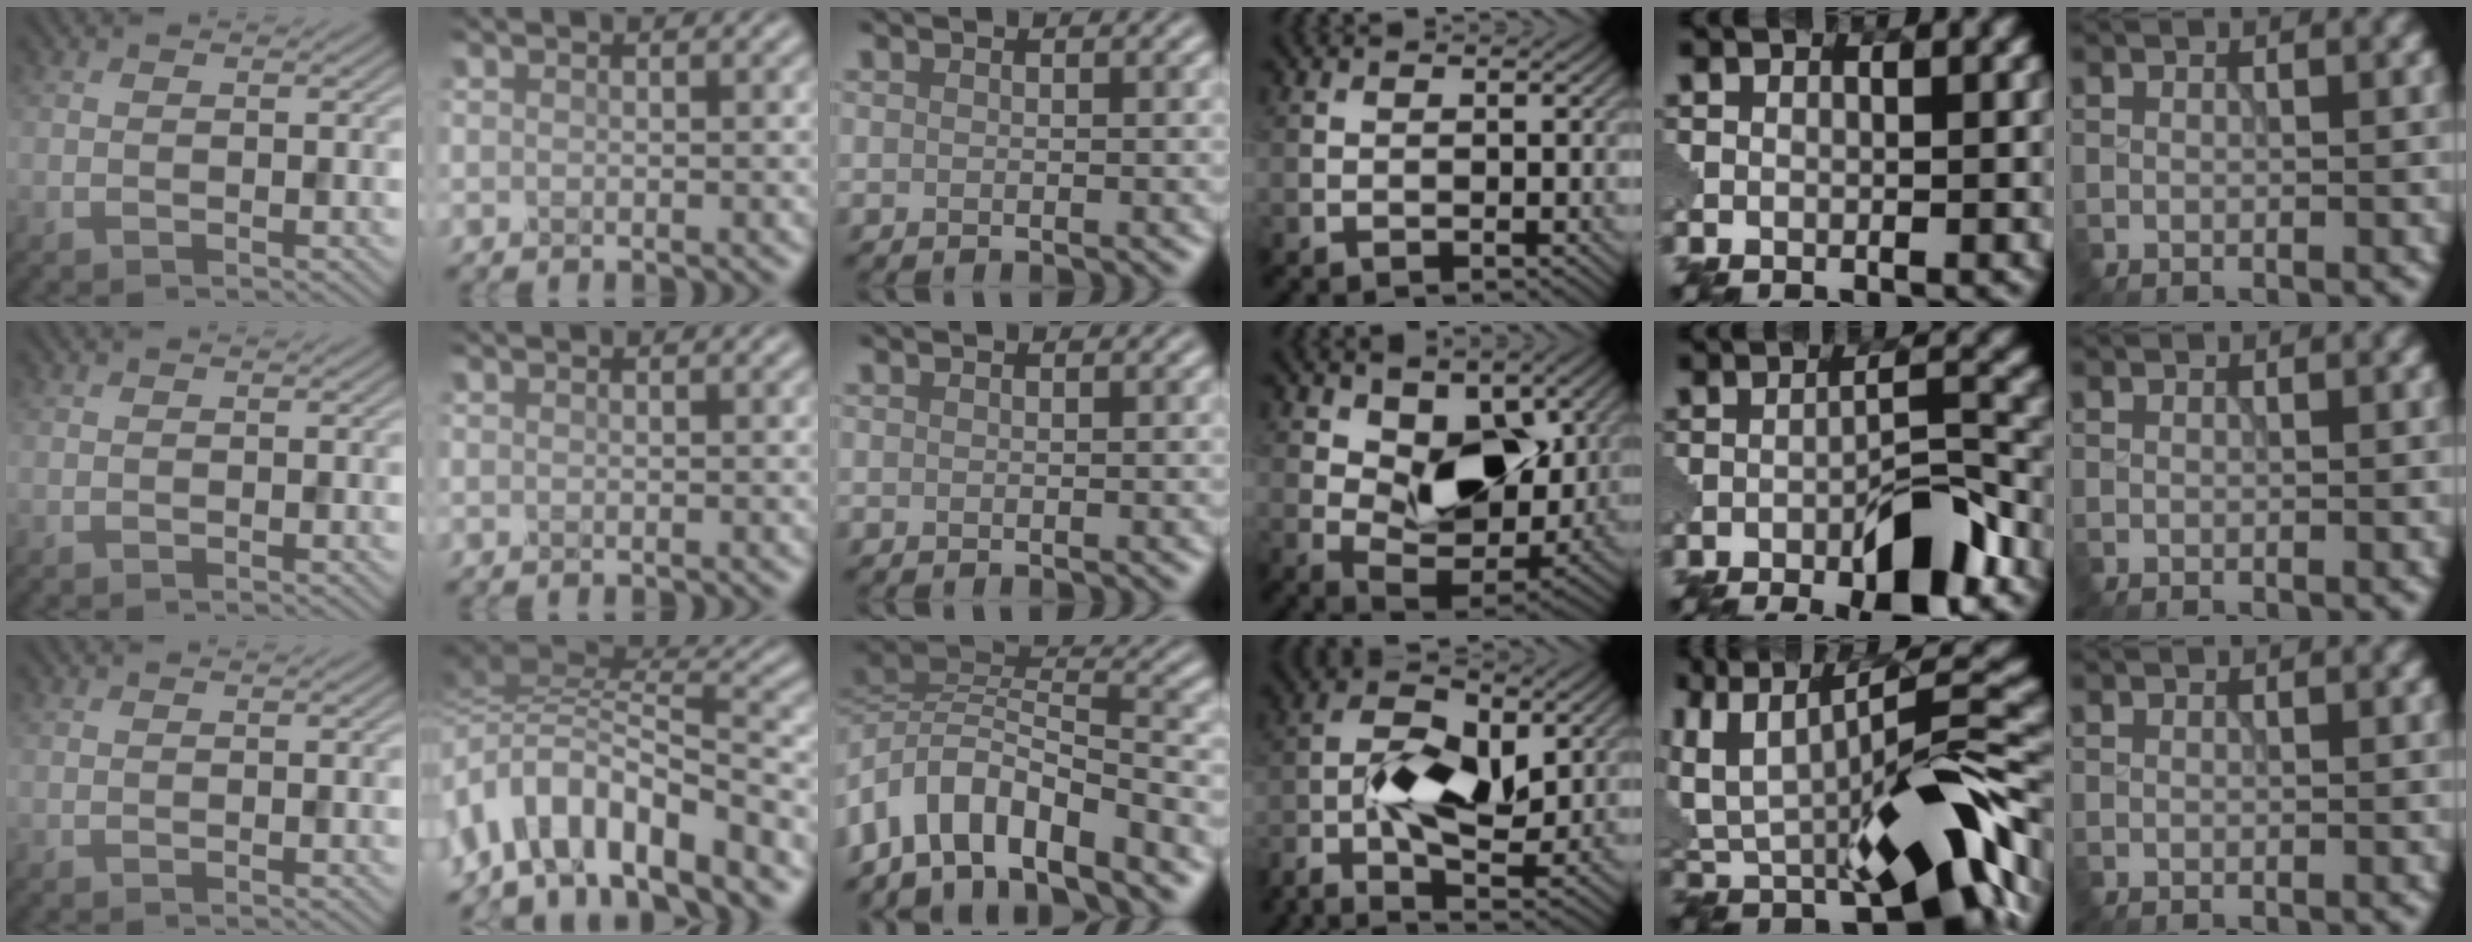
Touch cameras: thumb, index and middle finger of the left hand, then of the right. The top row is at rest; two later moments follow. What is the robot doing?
{"motion": "insert", "object": "pin"}